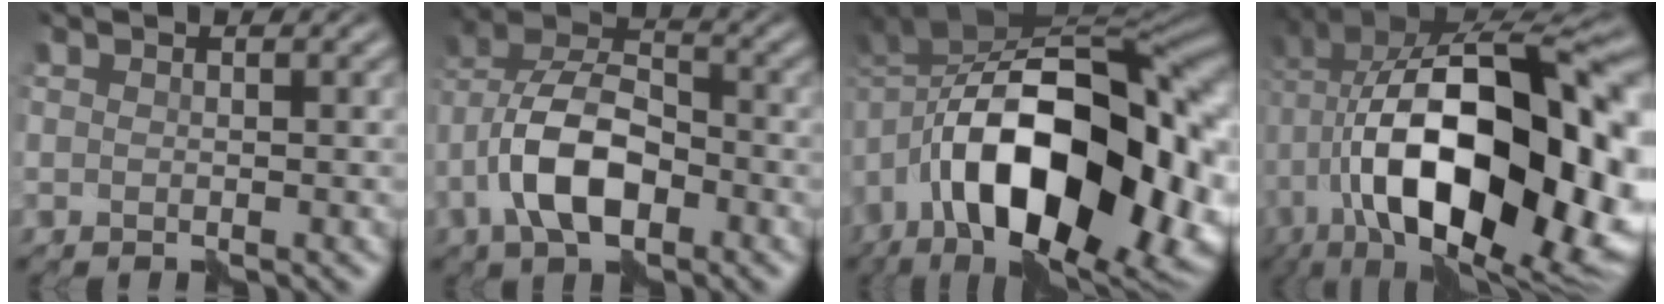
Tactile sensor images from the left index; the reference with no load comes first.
{"total": 8.0, "force": [-3.5, 4.1, 6.0], "torque": [-0.117, 0.015, -0.076]}
{"total": 17.8, "force": [-5.8, 9.2, 14.1], "torque": [-0.212, 0.010, -0.099]}
{"total": 19.4, "force": [-2.6, 8.9, 17.0], "torque": [-0.294, 0.010, -0.048]}